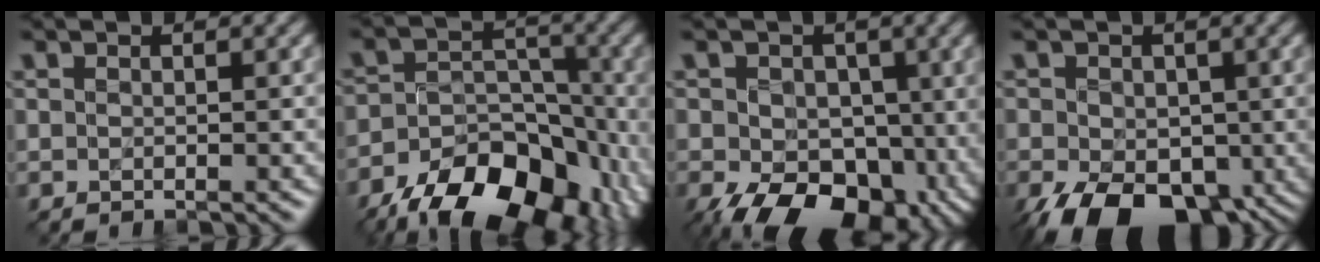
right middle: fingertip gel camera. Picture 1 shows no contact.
{"total": 13.2, "force": [-8.2, 7.0, 7.6], "torque": [-0.128, -0.008, -0.134]}
{"total": 13.2, "force": [-4.5, 8.5, 9.1], "torque": [-0.125, -0.035, -0.062]}
{"total": 10.6, "force": [-4.4, 6.6, 7.0], "torque": [-0.118, -0.039, -0.069]}